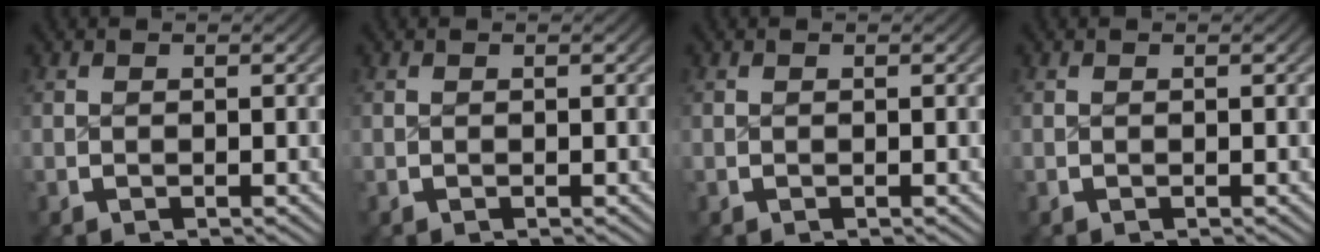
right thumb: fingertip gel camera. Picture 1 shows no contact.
{"total": 0.0}
{"total": 0.0}
{"total": 0.0}